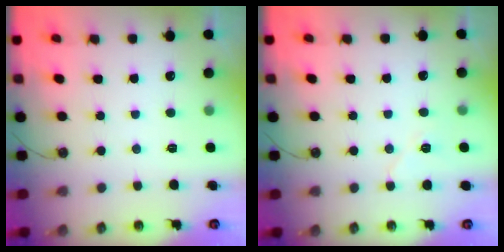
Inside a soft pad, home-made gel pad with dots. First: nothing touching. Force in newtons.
{"total": 5.5, "press": 5.0, "slide": 2.3}